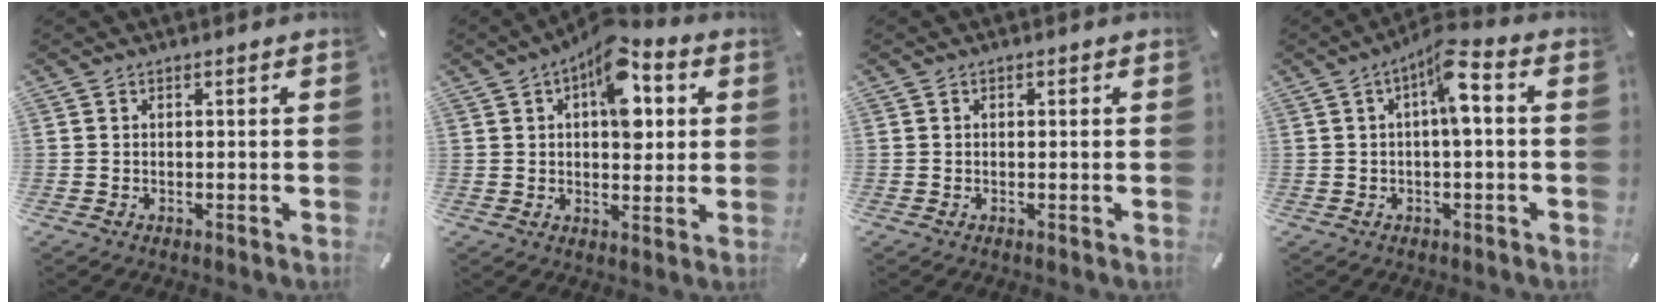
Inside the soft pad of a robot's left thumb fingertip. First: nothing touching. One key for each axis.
{"total": 13.1, "fx": 4.8, "fy": 7.3, "fz": 9.7, "tx": -0.115, "ty": -0.023, "tz": 0.079}
{"total": 0.0}
{"total": 7.0, "fx": 0.7, "fy": 1.8, "fz": 6.7, "tx": -0.120, "ty": 0.006, "tz": 0.010}